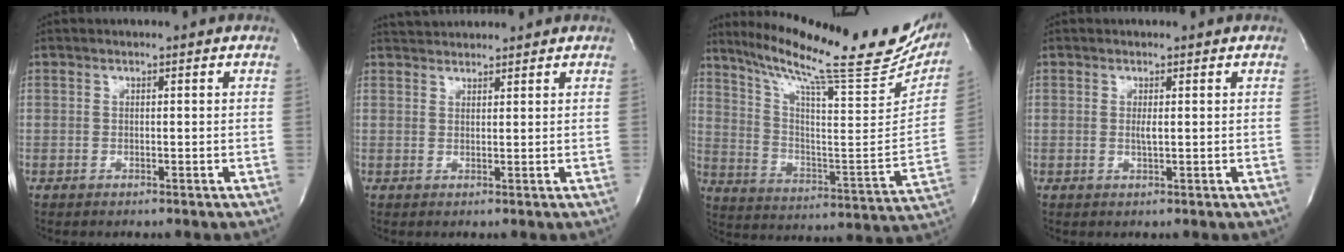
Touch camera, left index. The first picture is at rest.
{"total": 4.2, "force": [4.1, 0.7, 0.5], "torque": [-0.014, 0.032, 0.070]}
{"total": 27.5, "force": [22.8, 2.7, 15.2], "torque": [-0.247, -0.055, 0.317]}
{"total": 1.1, "force": [0.3, 0.0, 1.0], "torque": [-0.029, -0.002, 0.005]}